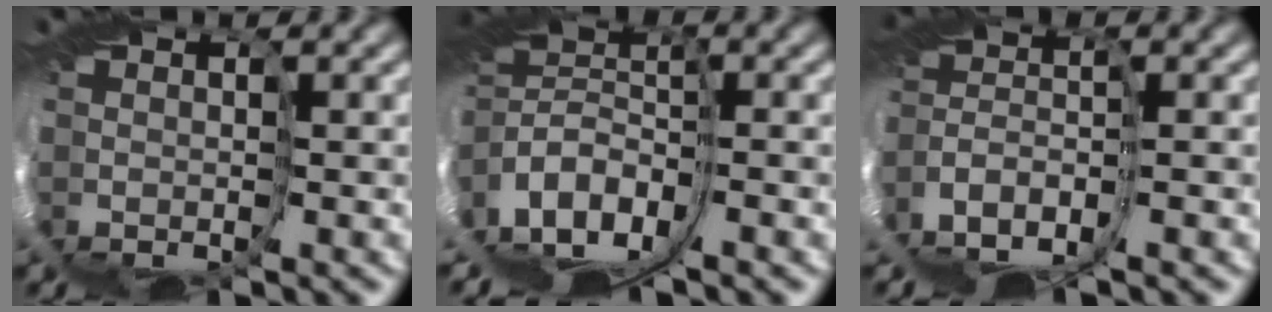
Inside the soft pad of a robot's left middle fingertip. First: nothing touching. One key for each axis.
{"total": 5.8, "fx": -4.1, "fy": 0.9, "fz": 4.0, "tx": -0.107, "ty": 0.018, "tz": -0.061}
{"total": 4.8, "fx": -4.4, "fy": -0.6, "fz": 1.8, "tx": -0.082, "ty": 0.006, "tz": -0.085}